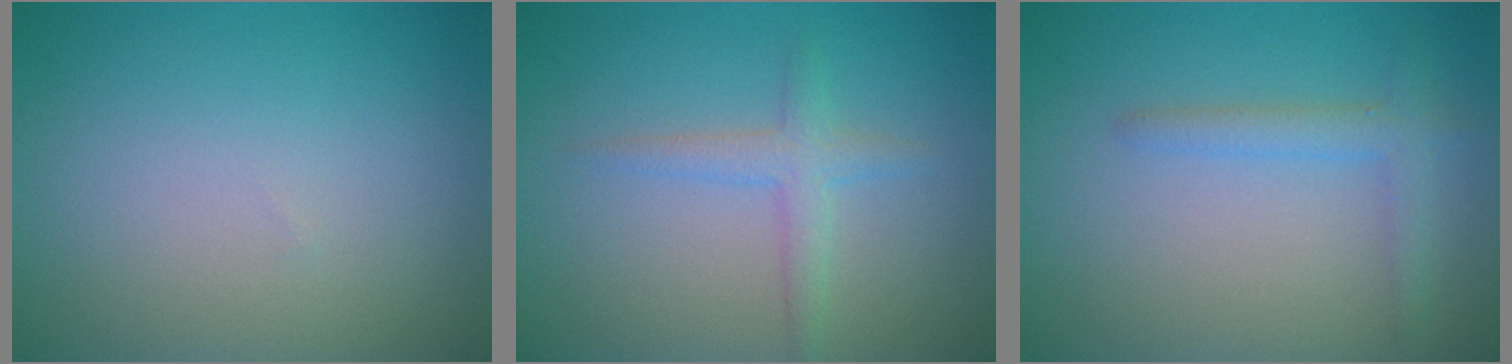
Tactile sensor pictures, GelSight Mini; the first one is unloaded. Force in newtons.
{"total": 2.0, "press": 2.0, "slide": 0.1}
{"total": 2.1, "press": 2.1, "slide": 0.1}